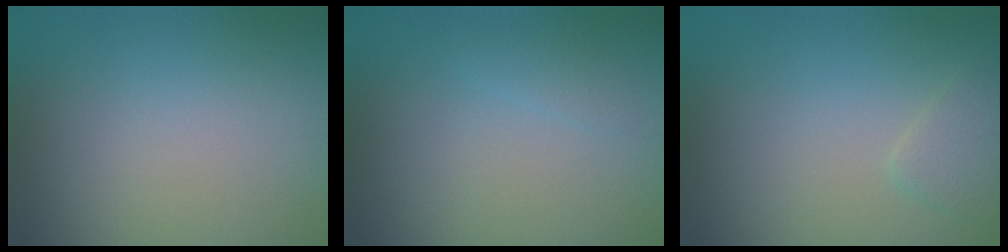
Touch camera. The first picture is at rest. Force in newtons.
{"total": 0.8, "press": 0.8, "slide": 0.0}
{"total": 1.6, "press": 1.6, "slide": 0.2}